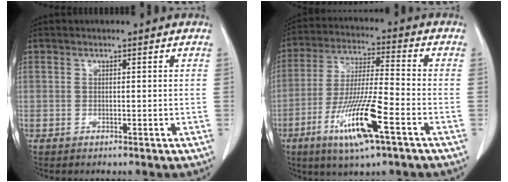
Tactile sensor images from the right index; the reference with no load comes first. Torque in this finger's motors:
{"motor_torque": [1.71, -0.43, 0.76, 0.21]}